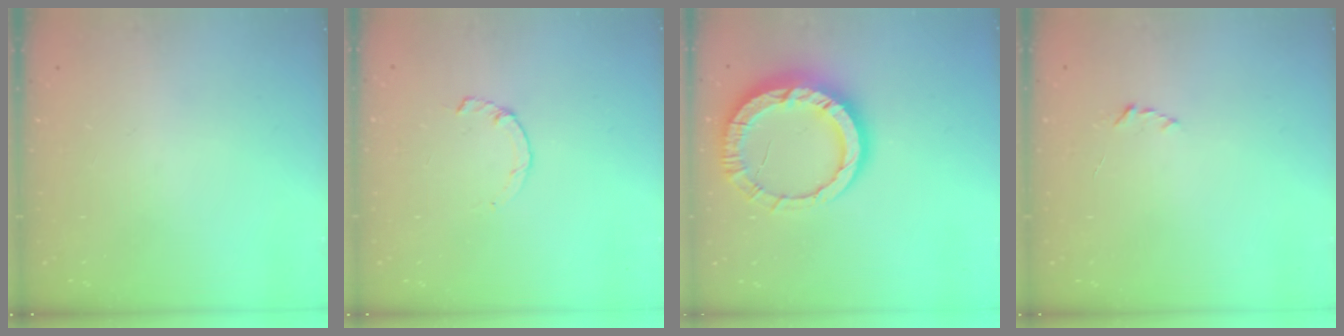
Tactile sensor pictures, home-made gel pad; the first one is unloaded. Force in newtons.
{"total": 2.2, "press": 2.2, "slide": 0.2}
{"total": 14.6, "press": 14.5, "slide": 1.4}
{"total": 1.9, "press": 1.9, "slide": 0.2}